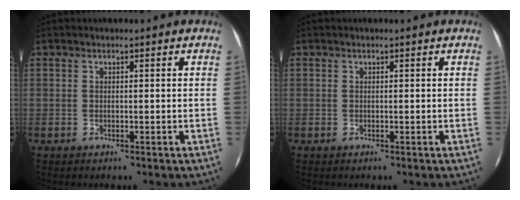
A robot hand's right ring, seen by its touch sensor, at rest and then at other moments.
{"total": 0.0}